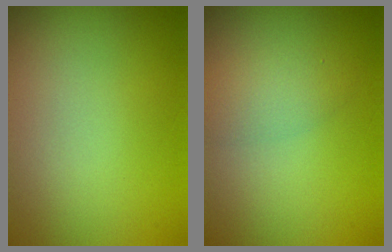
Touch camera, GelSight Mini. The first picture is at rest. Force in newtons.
{"total": 2.3, "press": 2.3, "slide": 0.0}